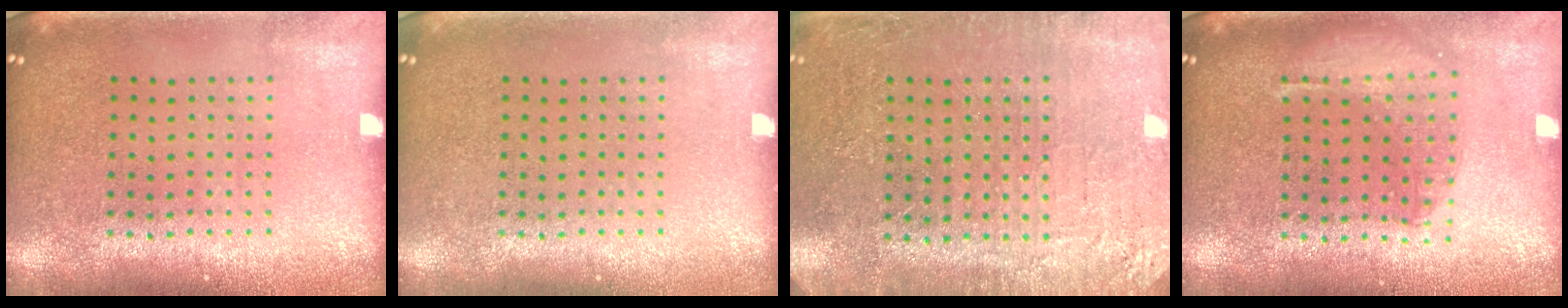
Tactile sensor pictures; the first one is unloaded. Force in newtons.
{"total": 0.0}
{"total": 2.7, "press": 2.7, "slide": 0.4}
{"total": 1.4, "press": 1.3, "slide": 0.5}